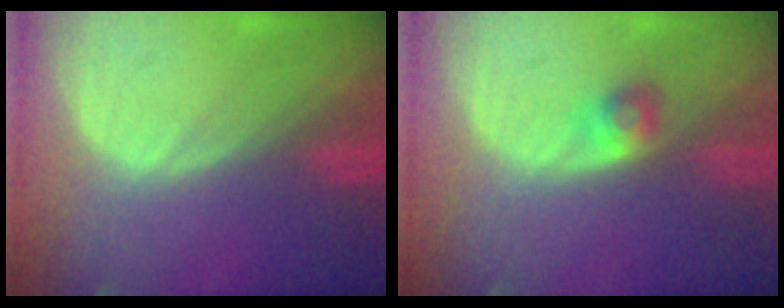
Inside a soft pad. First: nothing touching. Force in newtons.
{"total": 2.6, "press": 2.4, "slide": 1.0}